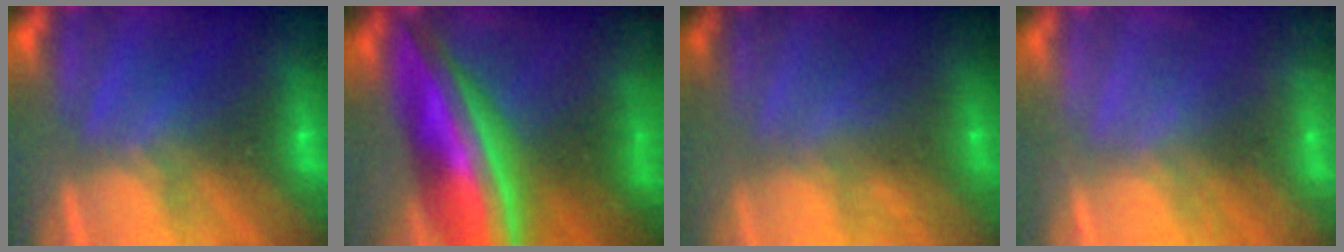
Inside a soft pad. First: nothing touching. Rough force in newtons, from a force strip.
{"total": 6.9}
{"total": 2.9}
{"total": 2.3}